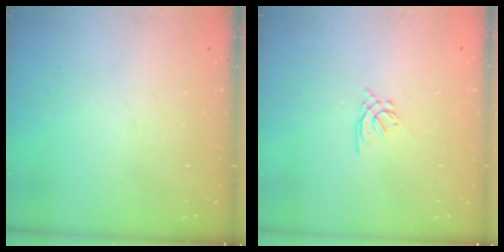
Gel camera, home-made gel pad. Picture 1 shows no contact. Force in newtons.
{"total": 1.6, "press": 1.5, "slide": 0.5}